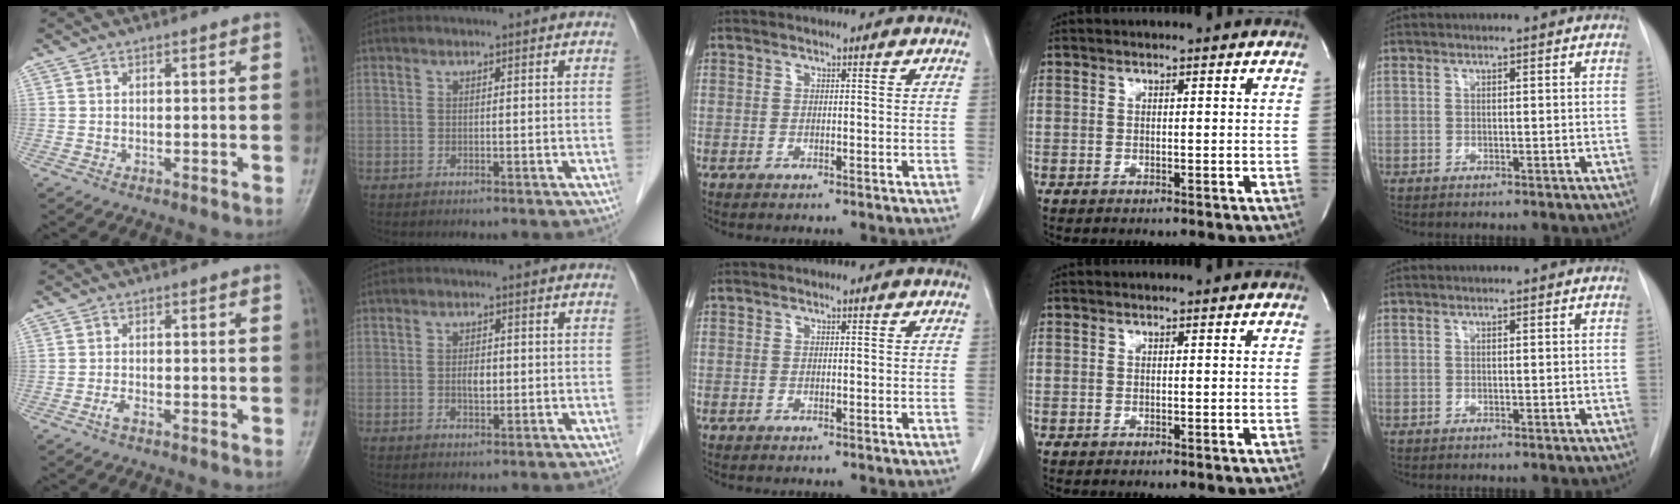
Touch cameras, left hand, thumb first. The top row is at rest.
{"thumb": {"total": 1.4, "force": [-1.0, 0.4, 0.9], "torque": [-0.029, 0.002, -0.022]}, "index": {"total": 2.2, "force": [-0.4, 1.2, 1.8], "torque": [-0.033, -0.002, -0.006]}}